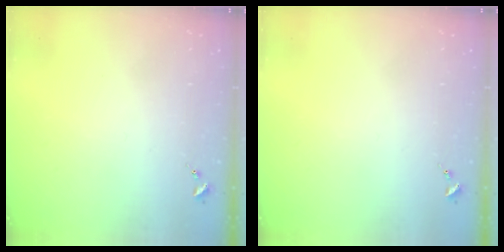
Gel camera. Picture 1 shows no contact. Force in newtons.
{"total": 0.0}